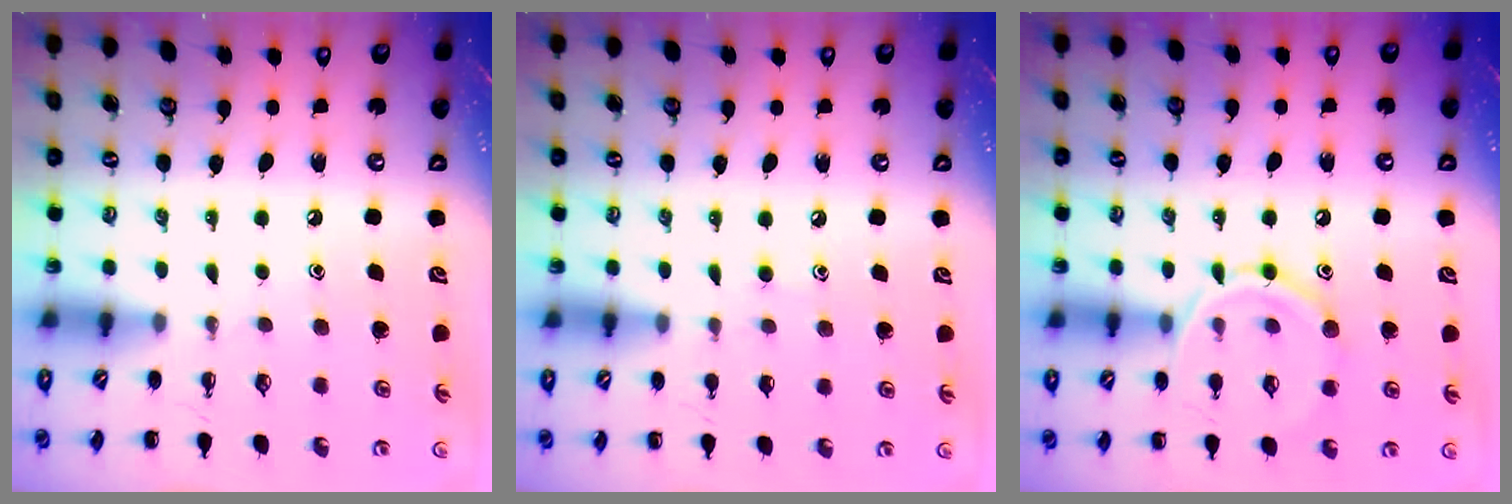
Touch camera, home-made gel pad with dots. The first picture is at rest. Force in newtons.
{"total": 4.6, "press": 4.1, "slide": 1.9}
{"total": 11.6, "press": 11.5, "slide": 0.7}